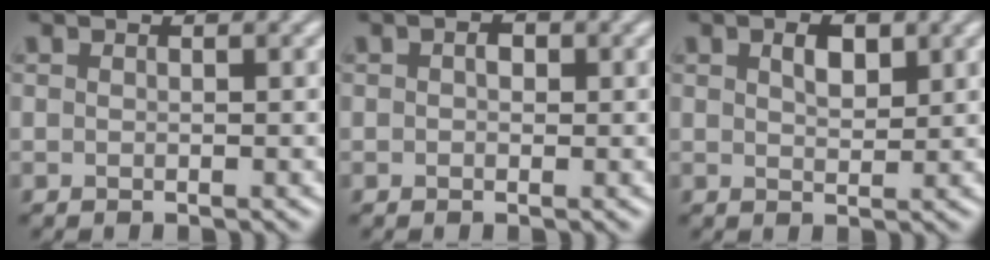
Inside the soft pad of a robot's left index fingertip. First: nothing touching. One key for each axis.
{"total": 1.3, "fx": 0.3, "fy": 0.9, "fz": 0.9, "tx": -0.010, "ty": -0.002, "tz": 0.000}
{"total": 2.3, "fx": 1.1, "fy": 1.2, "fz": 1.7, "tx": -0.031, "ty": 0.003, "tz": 0.021}